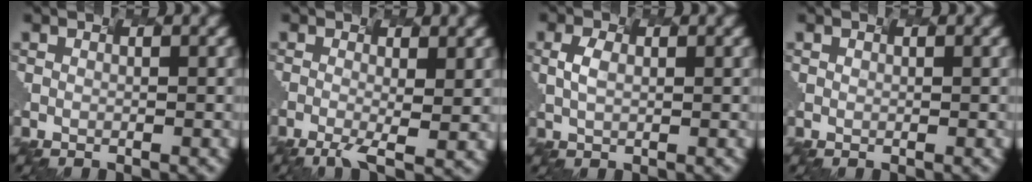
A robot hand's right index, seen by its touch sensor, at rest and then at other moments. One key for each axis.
{"total": 2.4, "fx": -1.2, "fy": -0.3, "fz": 2.1, "tx": -0.059, "ty": -0.013, "tz": 0.004}
{"total": 0.7, "fx": -0.6, "fy": -0.5, "fz": 0.0, "tx": -0.036, "ty": -0.010, "tz": 0.019}
{"total": 0.8, "fx": -0.1, "fy": -0.5, "fz": -0.6, "tx": -0.005, "ty": -0.009, "tz": 0.012}